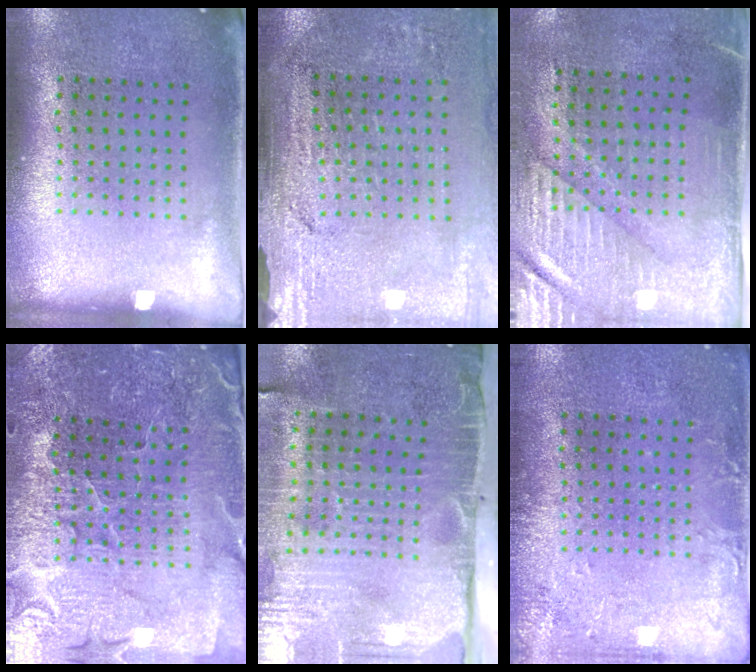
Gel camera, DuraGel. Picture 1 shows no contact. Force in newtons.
{"total": 3.1, "press": 3.1, "slide": 0.1}
{"total": 3.0, "press": 2.6, "slide": 1.5}
{"total": 3.7, "press": 3.7, "slide": 0.5}
{"total": 4.7, "press": 3.8, "slide": 2.7}
{"total": 2.2, "press": 2.2, "slide": 0.3}